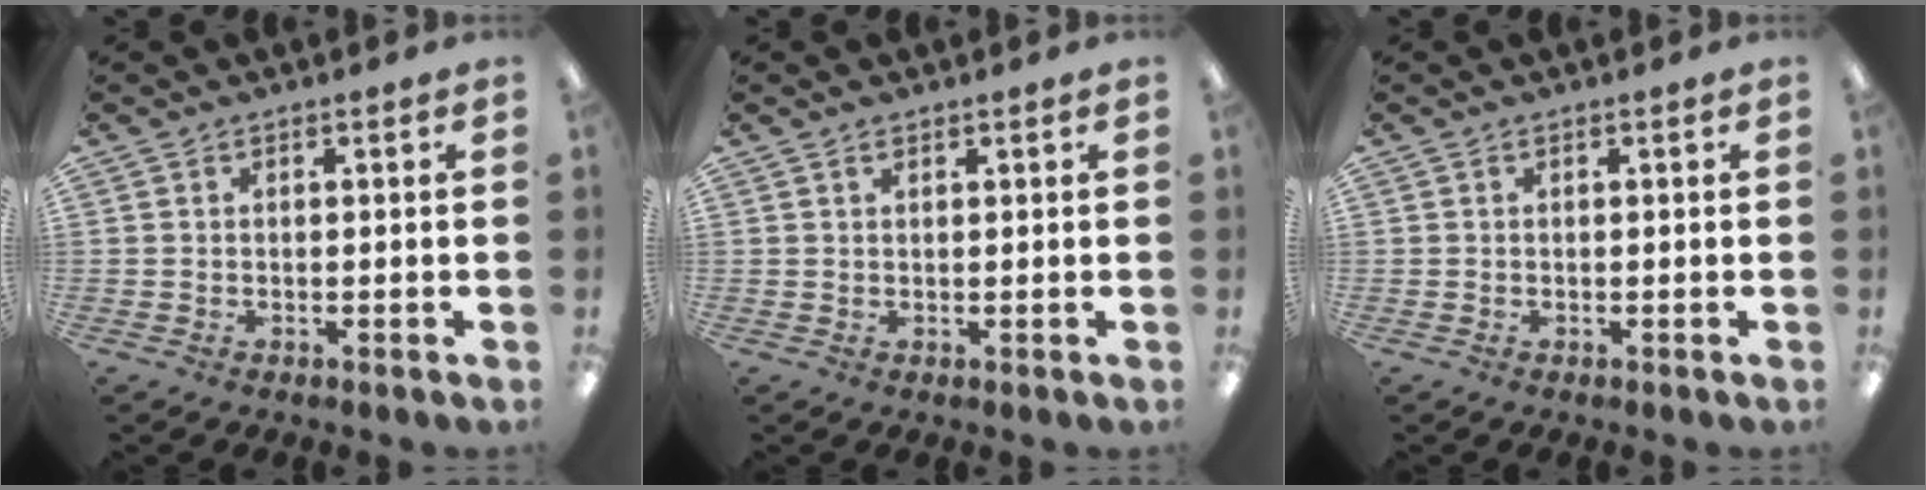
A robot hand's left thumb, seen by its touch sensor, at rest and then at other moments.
{"total": 0.9, "force": [0.7, 0.4, 0.5], "torque": [-0.011, 0.002, 0.013]}
{"total": 0.0}